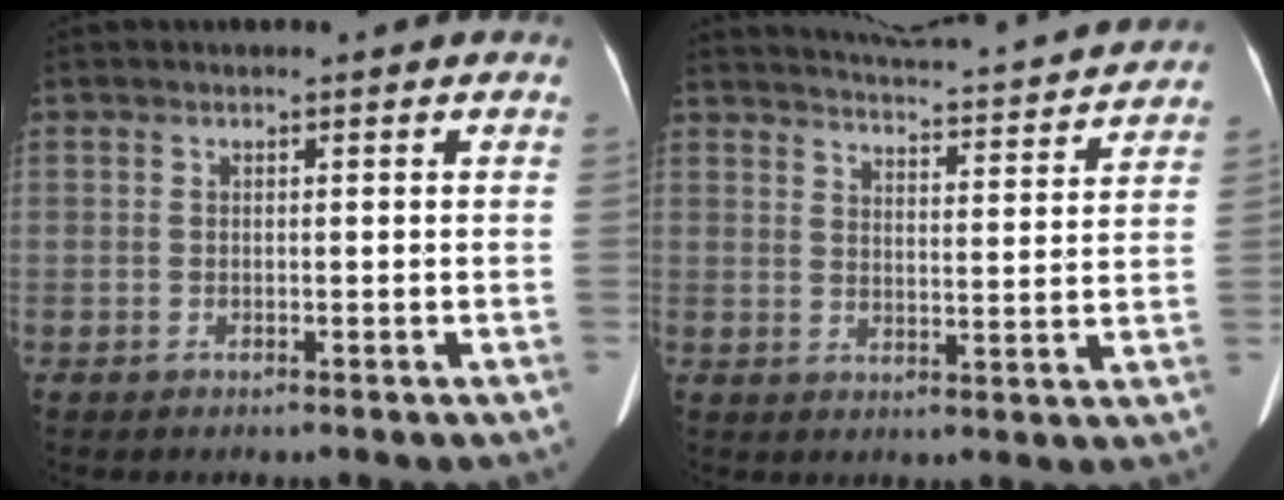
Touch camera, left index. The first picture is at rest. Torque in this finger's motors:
{"motor_torque": [-0.02, -1.89, 0.02, 0.01]}